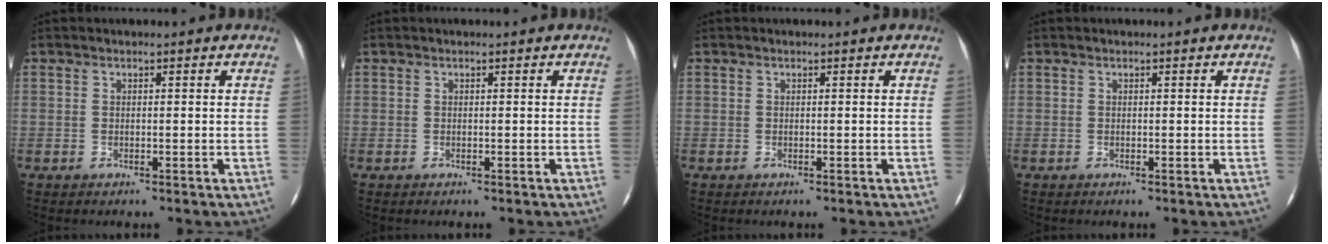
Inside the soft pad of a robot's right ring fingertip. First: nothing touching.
{"total": 0.0}
{"total": 0.0}
{"total": 0.0}